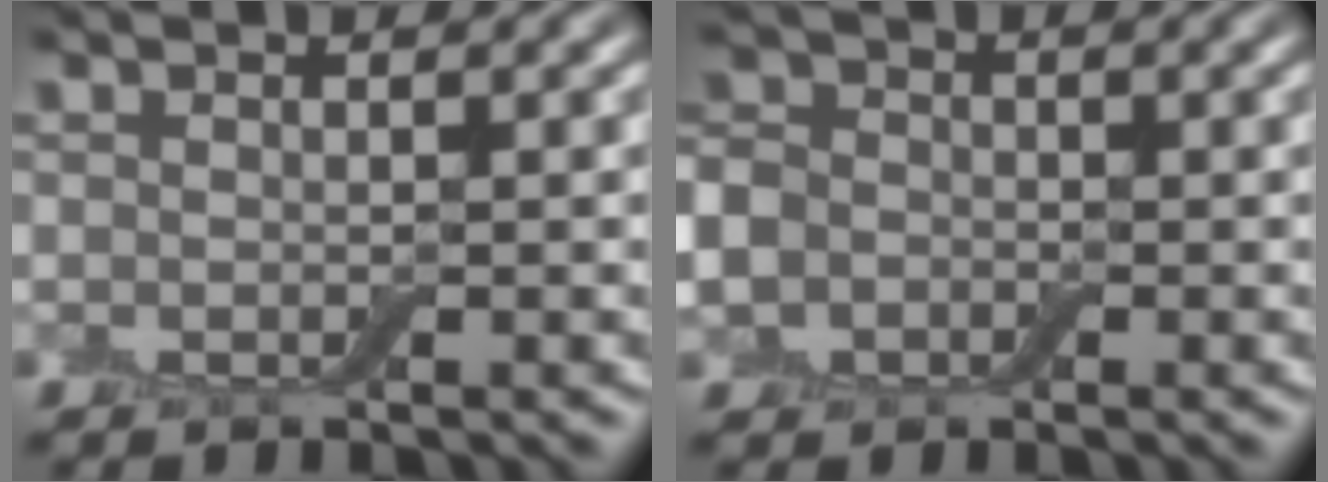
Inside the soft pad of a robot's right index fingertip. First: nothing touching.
{"total": 6.8, "force": [-1.5, 6.0, 3.0], "torque": [-0.071, 0.008, -0.069]}